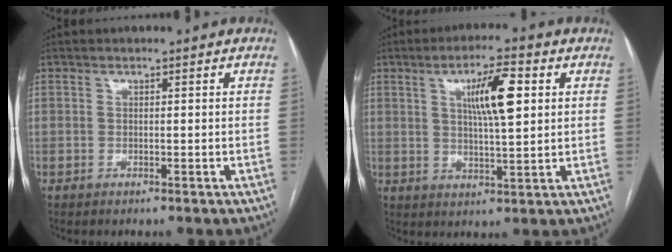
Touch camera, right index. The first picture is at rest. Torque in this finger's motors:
{"motor_torque": [1.01, 0.61, 0.30, 0.15]}